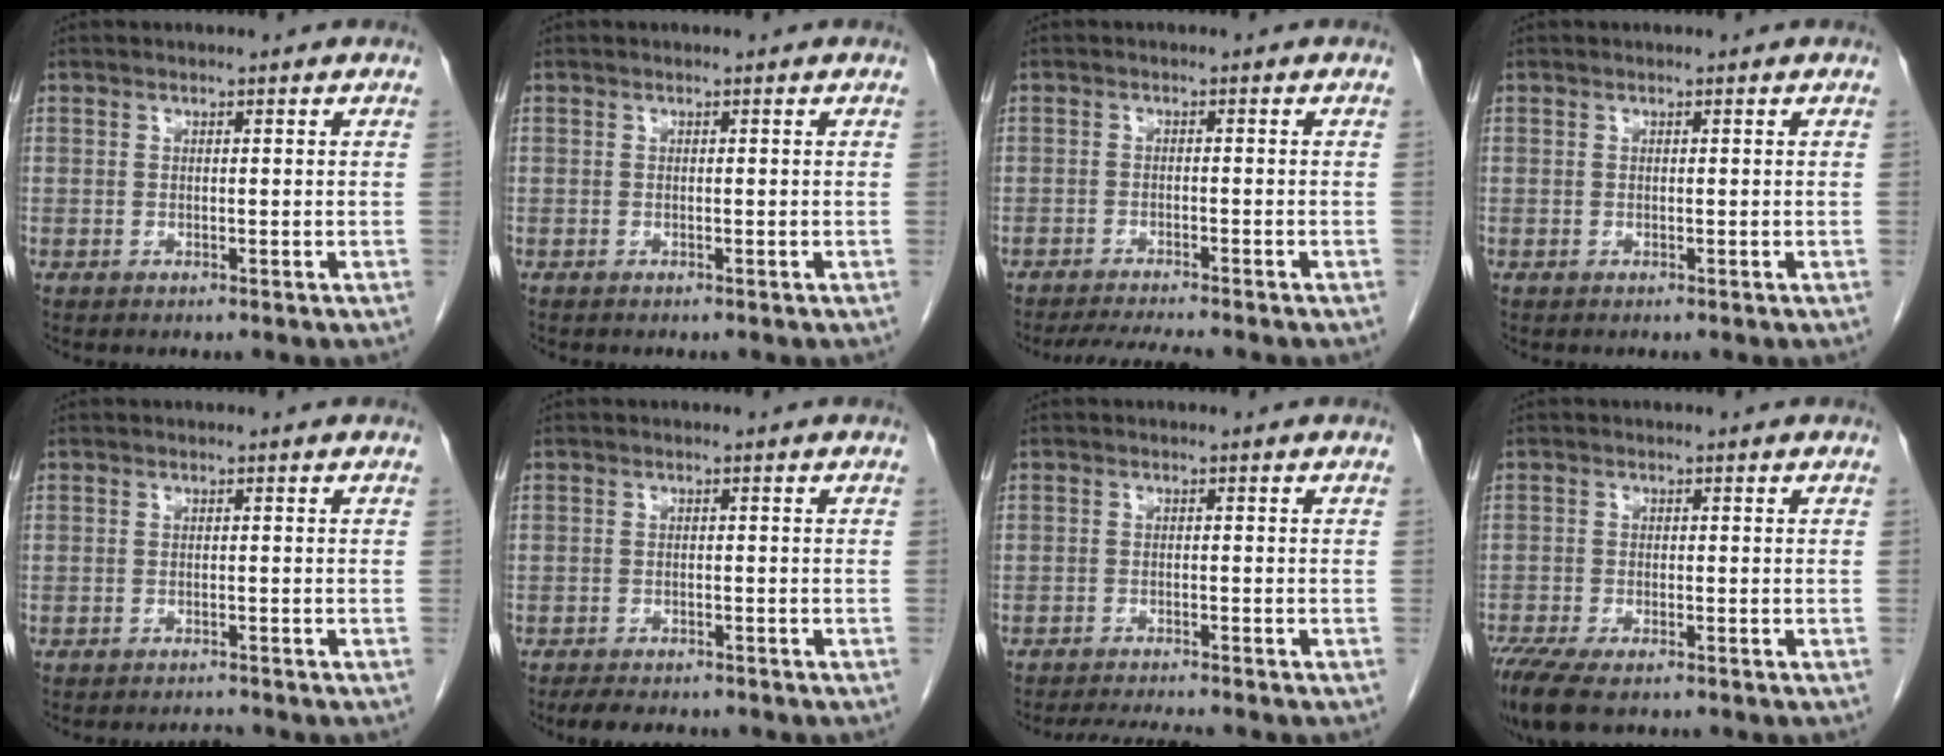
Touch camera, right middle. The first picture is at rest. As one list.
[{"total": 0.0}, {"total": 5.7, "force": [-5.1, -0.2, 2.3], "torque": [-0.034, -0.015, -0.084]}, {"total": 0.0}, {"total": 1.3, "force": [-1.3, -0.2, -0.2], "torque": [0.002, -0.008, -0.016]}, {"total": 5.5, "force": [-4.7, 1.8, 2.2], "torque": [-0.034, -0.007, -0.067]}, {"total": 4.8, "force": [-4.5, -0.2, 1.7], "torque": [-0.027, -0.014, -0.073]}, {"total": 8.4, "force": [-6.2, 2.5, 5.0], "torque": [-0.090, -0.018, -0.105]}]